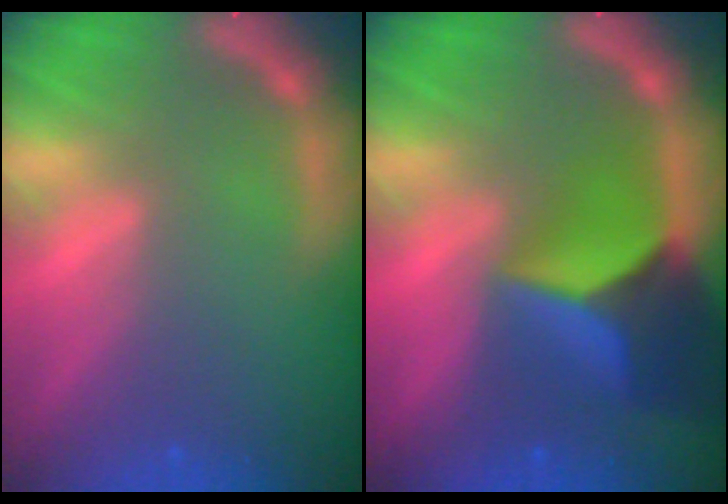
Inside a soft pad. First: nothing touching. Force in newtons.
{"total": 9.5}